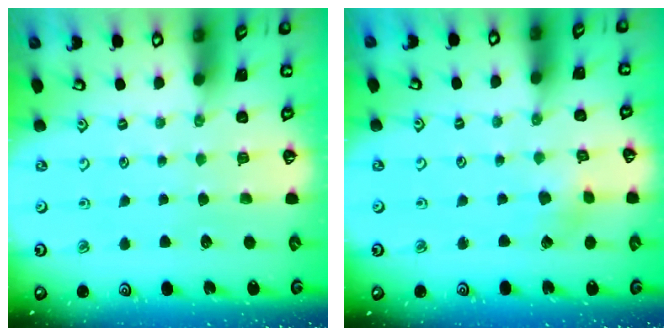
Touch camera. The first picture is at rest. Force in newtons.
{"total": 2.5, "press": 2.5, "slide": 0.2}